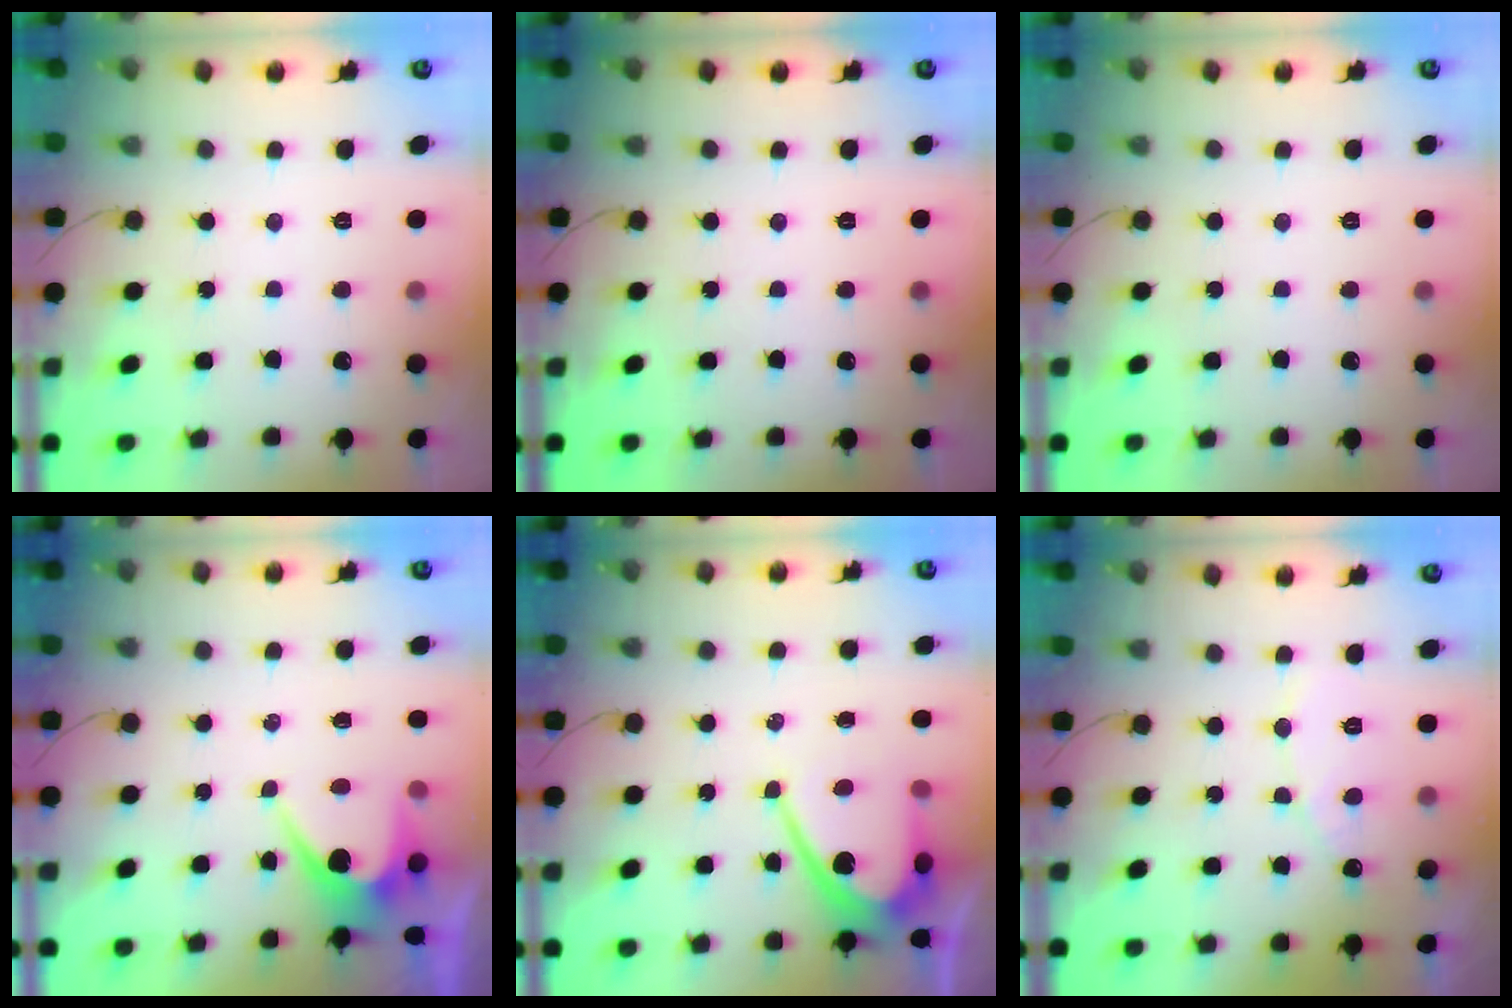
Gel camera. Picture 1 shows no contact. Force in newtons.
{"total": 0.0}
{"total": 0.0}
{"total": 5.6, "press": 5.6, "slide": 0.3}
{"total": 10.3, "press": 10.3, "slide": 0.8}
{"total": 7.2, "press": 7.2, "slide": 0.5}